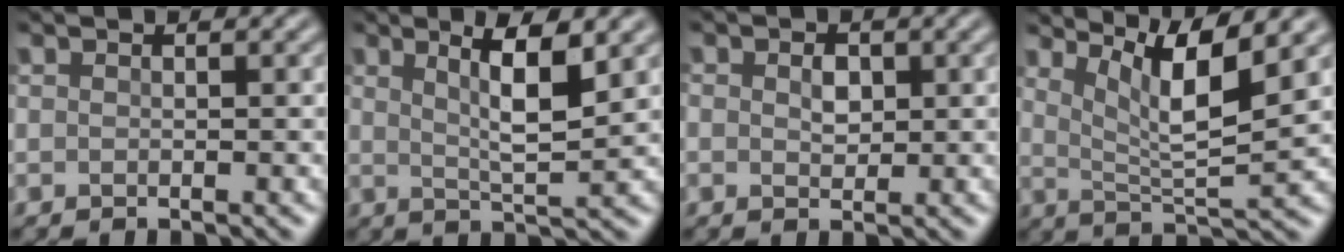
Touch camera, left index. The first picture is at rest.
{"total": 4.8, "force": [1.7, 0.9, 4.4], "torque": [-0.072, -0.008, 0.029]}
{"total": 1.4, "force": [-0.1, 1.1, 0.9], "torque": [-0.019, -0.003, -0.001]}
{"total": 6.4, "force": [3.6, 1.3, 5.1], "torque": [-0.083, -0.002, 0.067]}